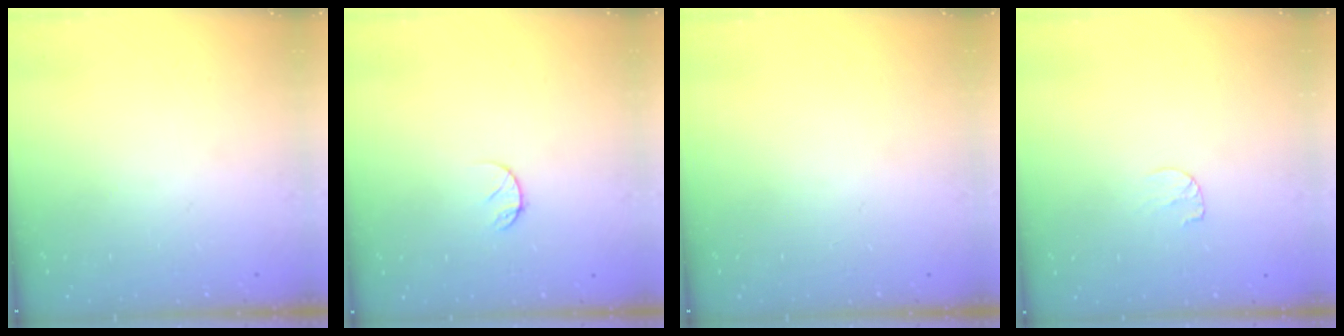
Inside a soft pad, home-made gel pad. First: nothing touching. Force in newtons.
{"total": 4.3, "press": 4.3, "slide": 0.3}
{"total": 0.0}
{"total": 3.5, "press": 3.4, "slide": 0.4}